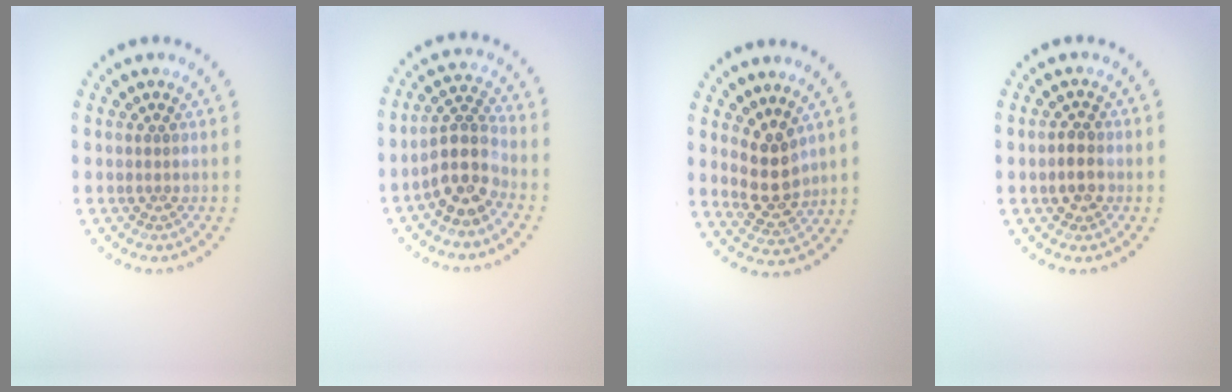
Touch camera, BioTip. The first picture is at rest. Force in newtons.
{"total": 4.3, "press": 3.8, "slide": 2.1}
{"total": 3.6, "press": 3.3, "slide": 1.3}
{"total": 2.3, "press": 2.3, "slide": 0.6}